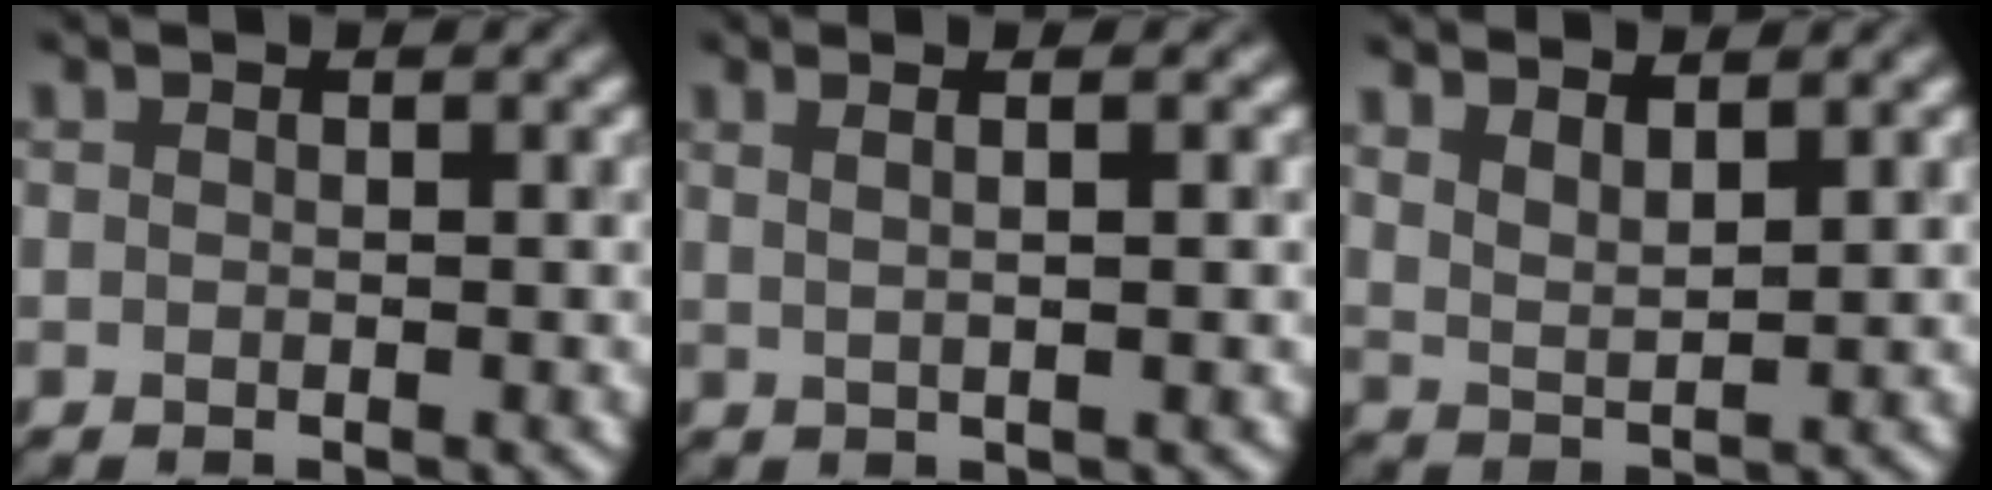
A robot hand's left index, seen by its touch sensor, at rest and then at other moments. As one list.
[{"total": 4.1, "force": [1.8, 1.8, 3.2], "torque": [-0.026, 0.020, -0.004]}, {"total": 3.1, "force": [2.5, 0.7, 1.6], "torque": [-0.024, 0.003, 0.048]}]